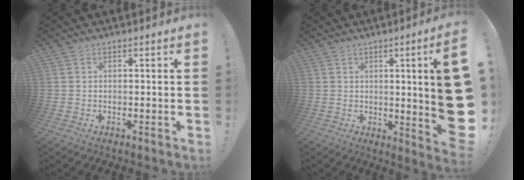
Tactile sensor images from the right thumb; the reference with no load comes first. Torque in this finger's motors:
{"motor_torque": [2.08, 2.92, 0.37, 0.08, 0.13]}